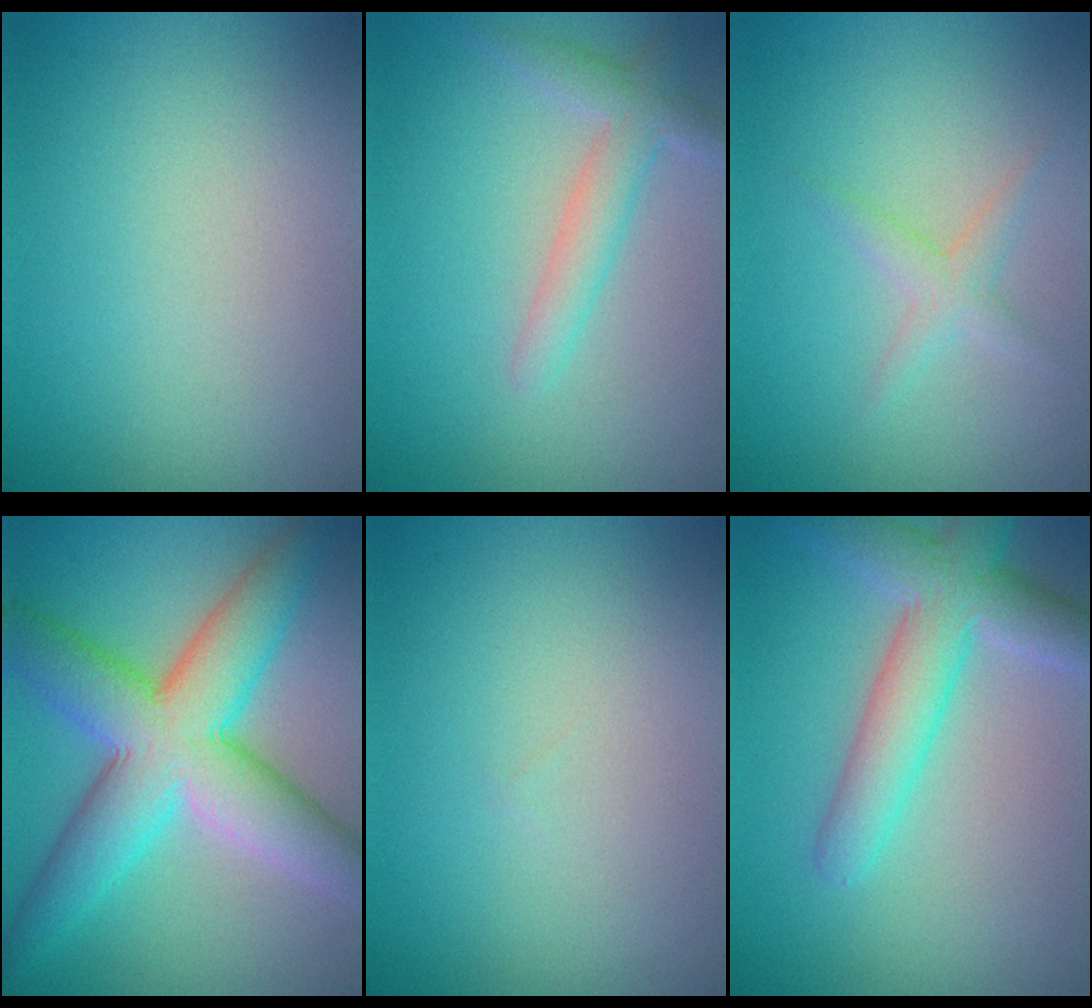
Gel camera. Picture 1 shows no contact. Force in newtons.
{"total": 2.8, "press": 2.8, "slide": 0.3}
{"total": 1.6, "press": 1.6, "slide": 0.1}
{"total": 10.0, "press": 10.0, "slide": 0.3}
{"total": 0.0}
{"total": 5.4, "press": 5.4, "slide": 0.1}